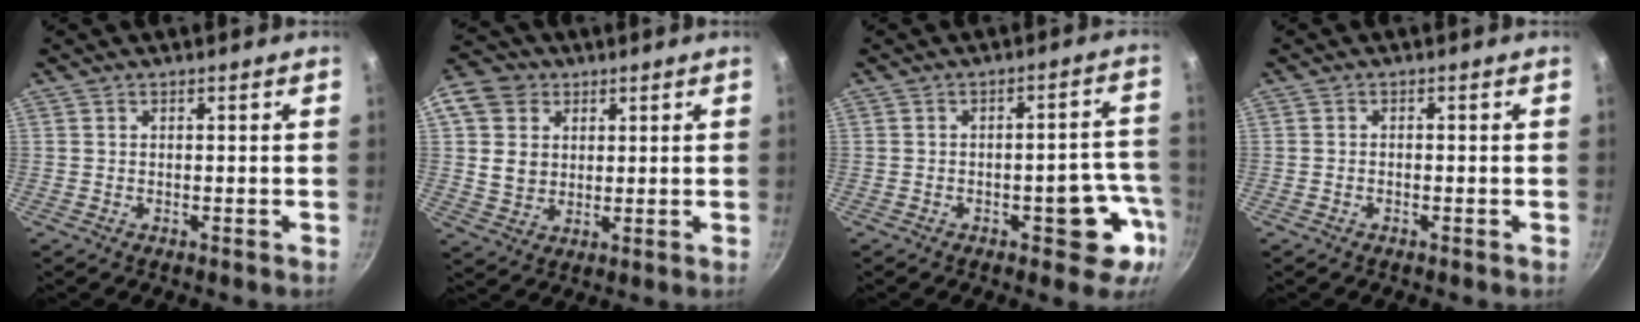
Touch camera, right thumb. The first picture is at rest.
{"total": 11.6, "force": [3.6, 9.7, 5.2], "torque": [-0.080, 0.001, 0.062]}
{"total": 9.9, "force": [-3.8, 4.8, 7.7], "torque": [-0.039, 0.038, -0.043]}
{"total": 0.7, "force": [-0.4, 0.4, 0.4], "torque": [-0.010, 0.005, -0.010]}